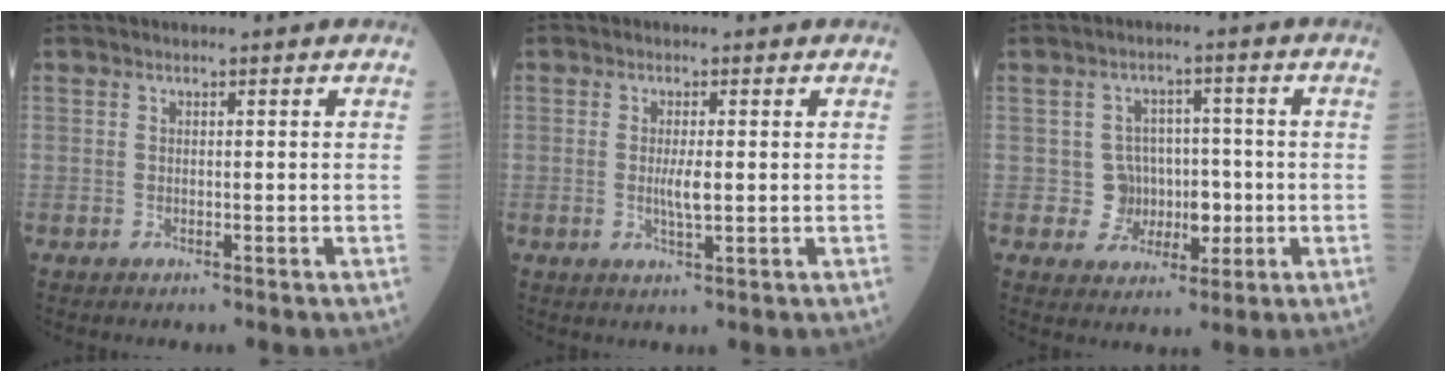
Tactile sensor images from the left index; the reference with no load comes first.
{"total": 2.5, "force": [0.0, 0.4, 2.5], "torque": [-0.043, -0.003, 0.002]}
{"total": 5.5, "force": [-0.7, 5.2, 1.4], "torque": [-0.006, 0.013, -0.008]}